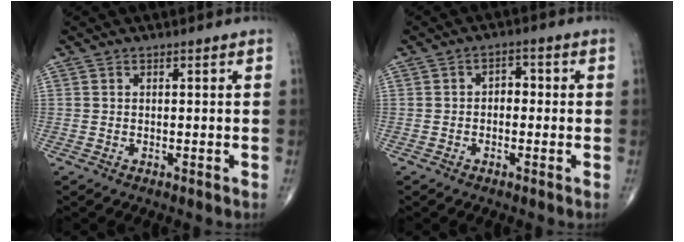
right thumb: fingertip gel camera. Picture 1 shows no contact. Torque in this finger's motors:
{"motor_torque": [-0.24, 0.12, 0.18, 0.18, 0.05]}